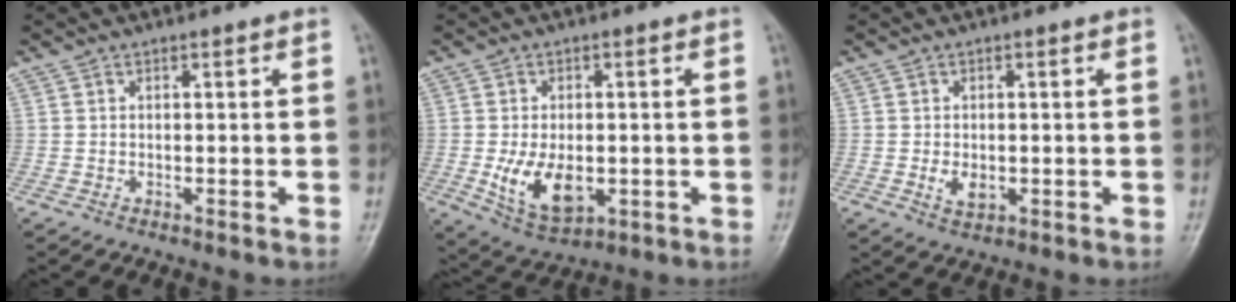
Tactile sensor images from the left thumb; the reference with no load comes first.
{"total": 9.6, "force": [-1.7, 5.7, 7.5], "torque": [-0.121, -0.008, -0.015]}
{"total": 3.2, "force": [-0.6, 2.1, 2.3], "torque": [-0.038, -0.003, -0.006]}